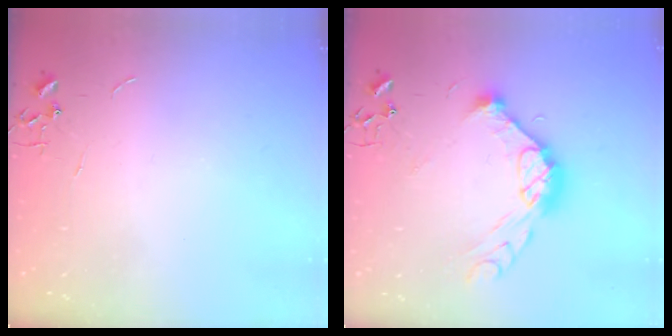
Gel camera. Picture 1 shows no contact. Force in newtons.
{"total": 14.0, "press": 14.0, "slide": 1.2}